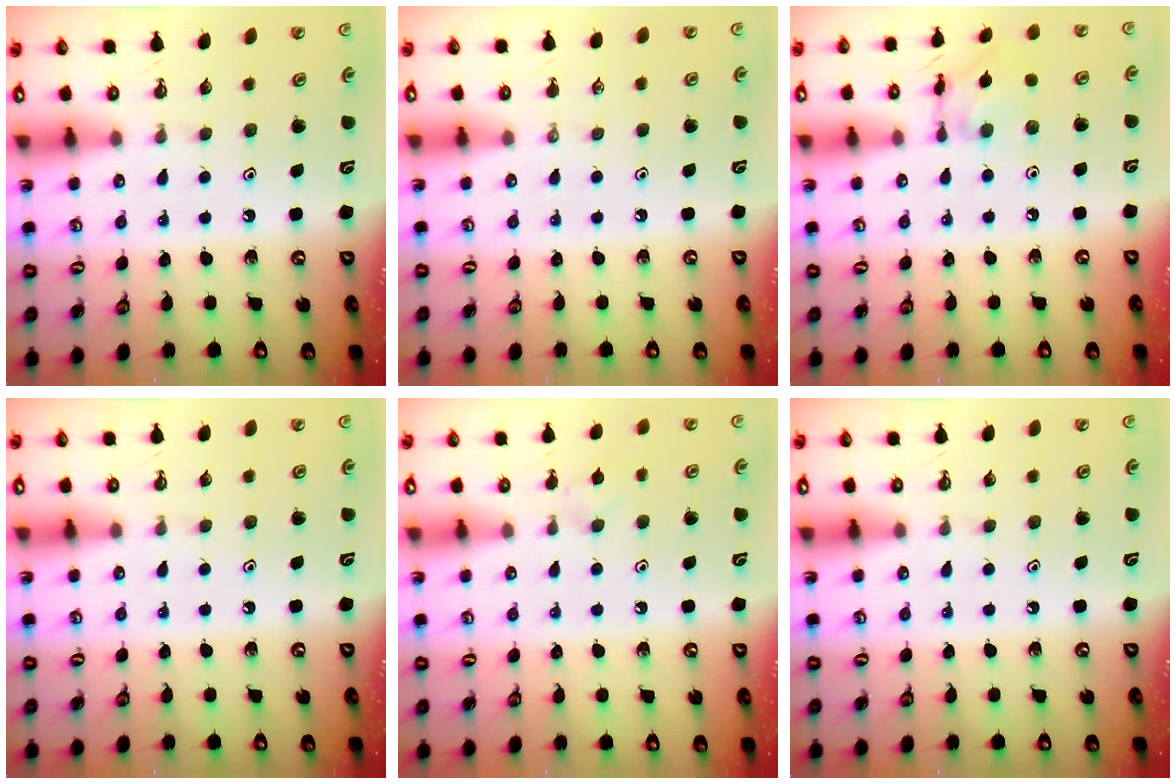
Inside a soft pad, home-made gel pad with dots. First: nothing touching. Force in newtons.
{"total": 0.0}
{"total": 7.2, "press": 7.2, "slide": 0.2}
{"total": 0.0}
{"total": 3.8, "press": 3.8, "slide": 0.7}
{"total": 0.0}